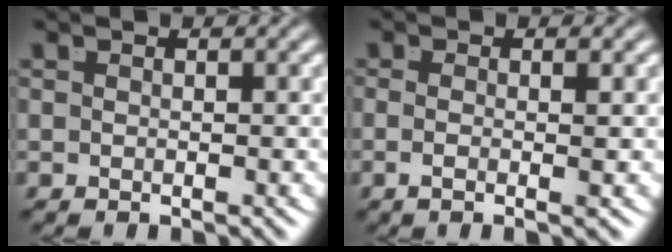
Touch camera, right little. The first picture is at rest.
{"total": 2.3, "force": [-0.8, -0.9, 2.0], "torque": [-0.036, -0.012, -0.006]}